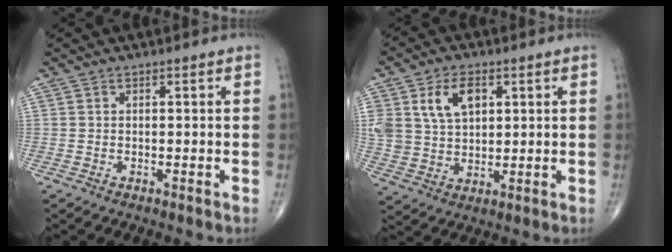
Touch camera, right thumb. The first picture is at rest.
{"total": 10.3, "force": [3.8, 6.8, 6.7], "torque": [-0.112, -0.007, 0.078]}